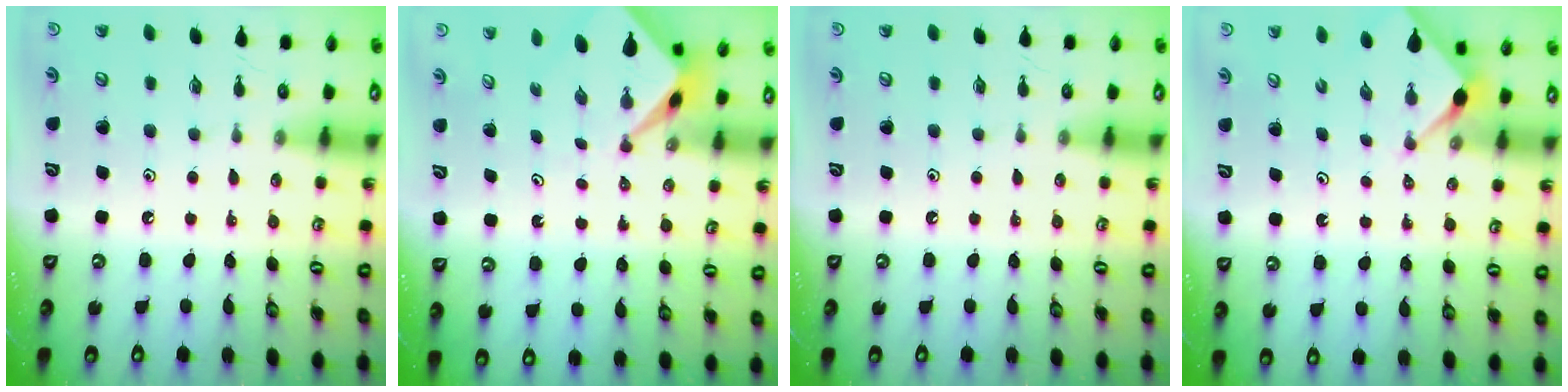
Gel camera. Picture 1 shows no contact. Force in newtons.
{"total": 2.5, "press": 2.5, "slide": 0.2}
{"total": 0.0}
{"total": 2.8, "press": 2.8, "slide": 0.4}